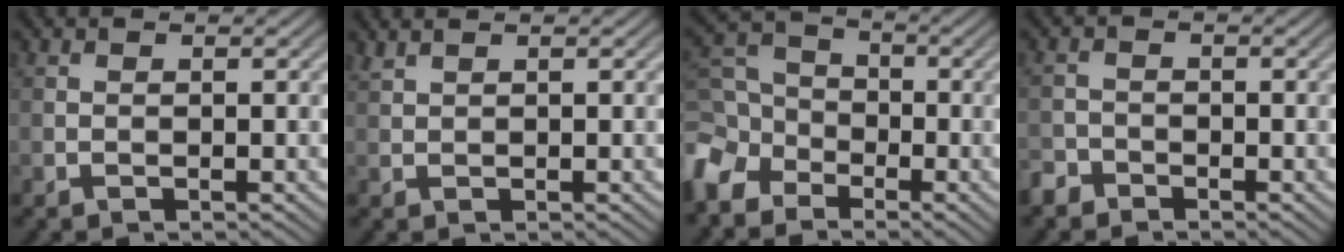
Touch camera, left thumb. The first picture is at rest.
{"total": 1.2, "force": [1.1, 0.0, 0.5], "torque": [-0.017, 0.006, 0.026]}
{"total": 7.9, "force": [-4.3, 5.6, 3.7], "torque": [-0.103, -0.009, -0.108]}
{"total": 2.0, "force": [-1.6, 1.0, 0.3], "torque": [-0.005, 0.000, -0.042]}